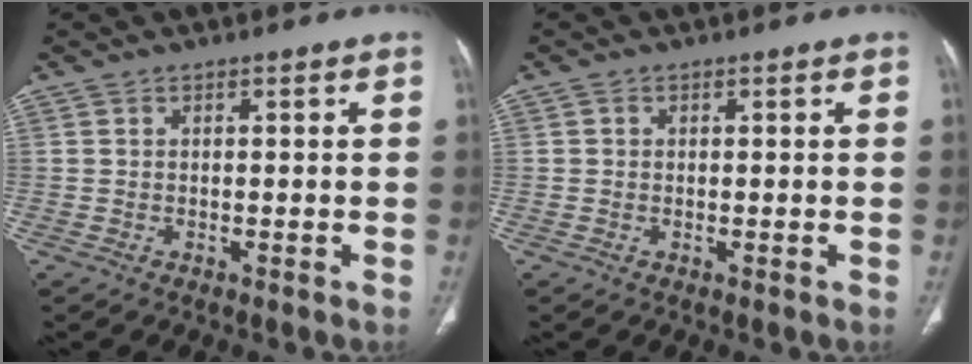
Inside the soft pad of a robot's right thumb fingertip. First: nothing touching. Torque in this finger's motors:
{"motor_torque": [-0.34, -0.56, -0.20, 0.04, 0.00]}